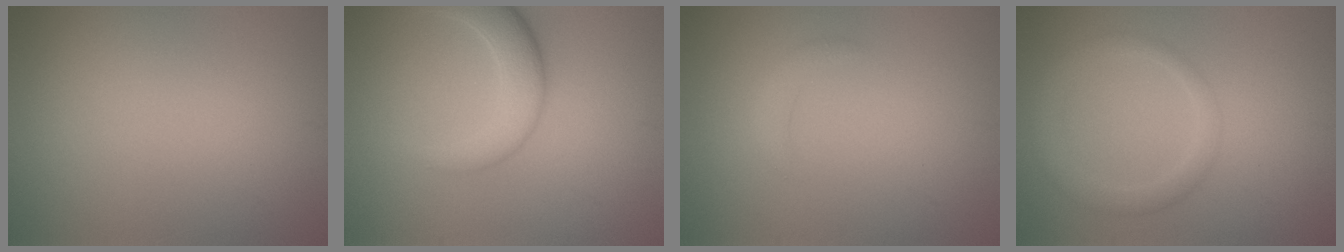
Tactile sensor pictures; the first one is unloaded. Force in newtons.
{"total": 4.6, "press": 4.6, "slide": 0.4}
{"total": 1.2, "press": 1.2, "slide": 0.1}
{"total": 2.7, "press": 2.7, "slide": 0.1}